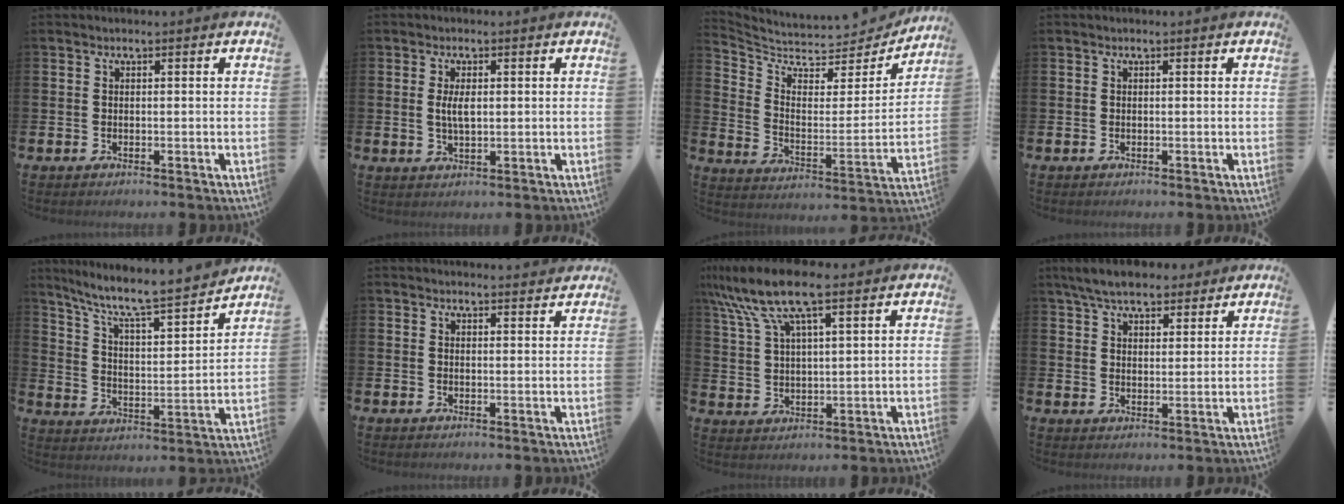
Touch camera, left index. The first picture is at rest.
{"total": 3.0, "force": [0.5, 1.2, 2.7], "torque": [-0.042, 0.000, 0.004]}
{"total": 6.3, "force": [5.7, 2.3, 1.4], "torque": [-0.058, -0.054, 0.092]}
{"total": 0.0}
{"total": 8.5, "force": [7.5, 1.0, 3.8], "torque": [-0.101, -0.057, 0.121]}
{"total": 1.9, "force": [1.9, 0.1, -0.1], "torque": [0.010, -0.013, 0.033]}
{"total": 10.6, "force": [8.0, 2.4, 6.5], "torque": [-0.151, -0.013, 0.144]}
{"total": 6.6, "force": [6.1, 1.8, 1.9], "torque": [-0.052, -0.014, 0.112]}